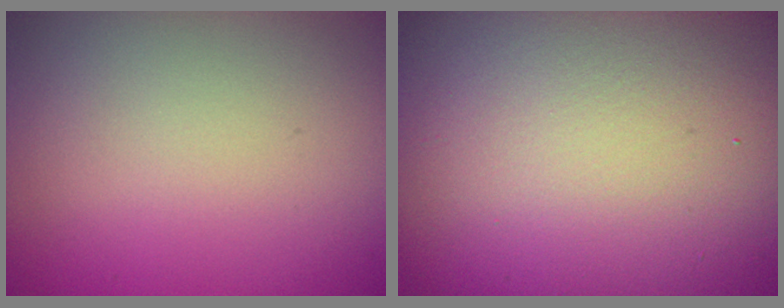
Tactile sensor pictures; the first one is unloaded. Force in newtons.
{"total": 21.6, "press": 21.6, "slide": 1.1}